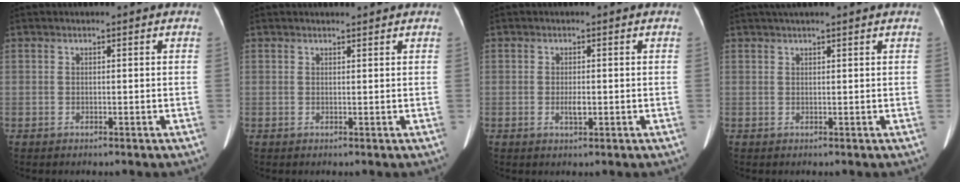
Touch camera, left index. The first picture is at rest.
{"total": 1.5, "force": [1.5, 0.1, 0.3], "torque": [-0.008, 0.006, 0.021]}
{"total": 1.6, "force": [-0.4, 0.6, 1.5], "torque": [-0.031, -0.003, -0.007]}
{"total": 4.7, "force": [4.0, -0.4, 2.6], "torque": [-0.033, 0.036, 0.059]}